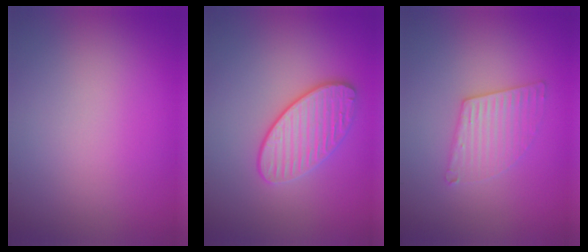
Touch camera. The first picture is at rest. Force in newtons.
{"total": 3.4, "press": 3.2, "slide": 1.0}
{"total": 2.8, "press": 2.8, "slide": 0.3}